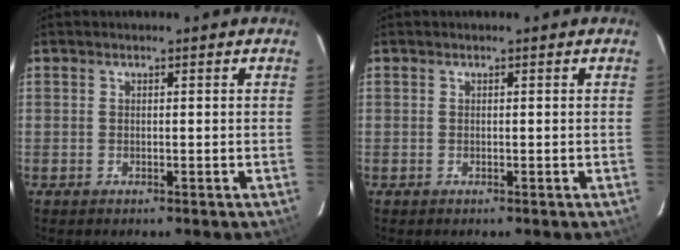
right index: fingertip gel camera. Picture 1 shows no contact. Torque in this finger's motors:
{"motor_torque": [0.00, 0.00, 0.00, 0.00]}